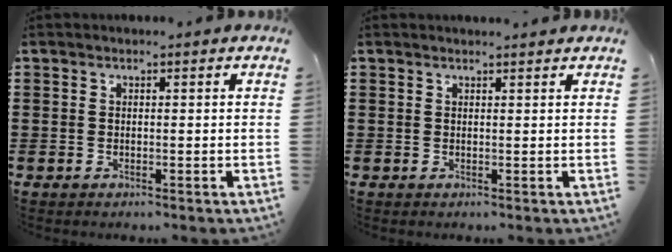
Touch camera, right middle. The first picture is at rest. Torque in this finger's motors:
{"motor_torque": [-0.89, -0.14, -0.25, -0.02]}